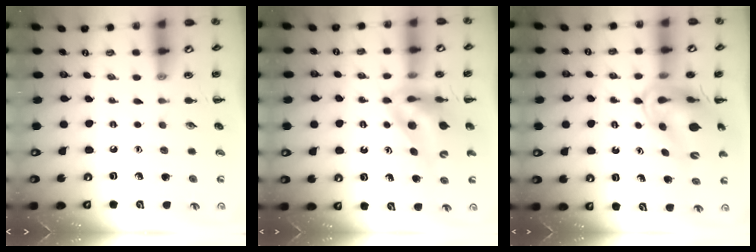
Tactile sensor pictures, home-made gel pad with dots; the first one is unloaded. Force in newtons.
{"total": 10.3, "press": 9.8, "slide": 3.2}
{"total": 12.2, "press": 11.6, "slide": 3.8}